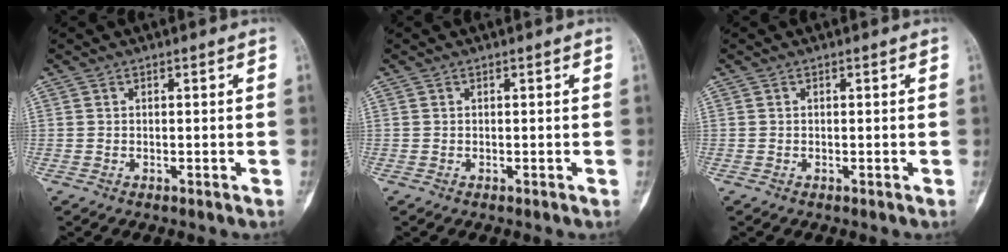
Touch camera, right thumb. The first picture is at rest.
{"total": 0.0}
{"total": 0.0}